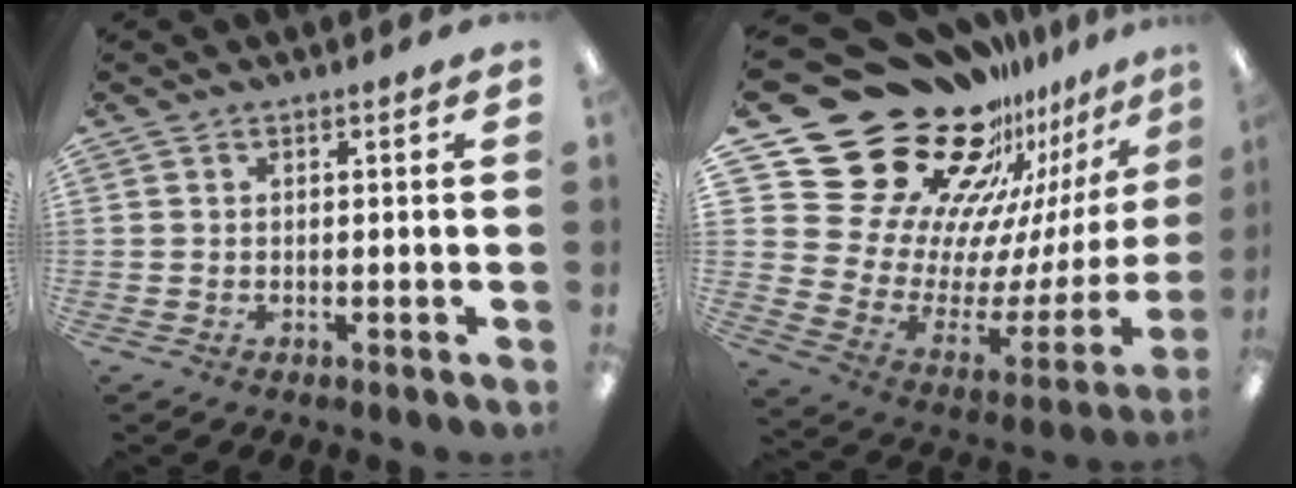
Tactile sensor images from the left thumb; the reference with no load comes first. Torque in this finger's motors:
{"motor_torque": [1.50, 1.76, 1.38, -1.39, 0.06]}